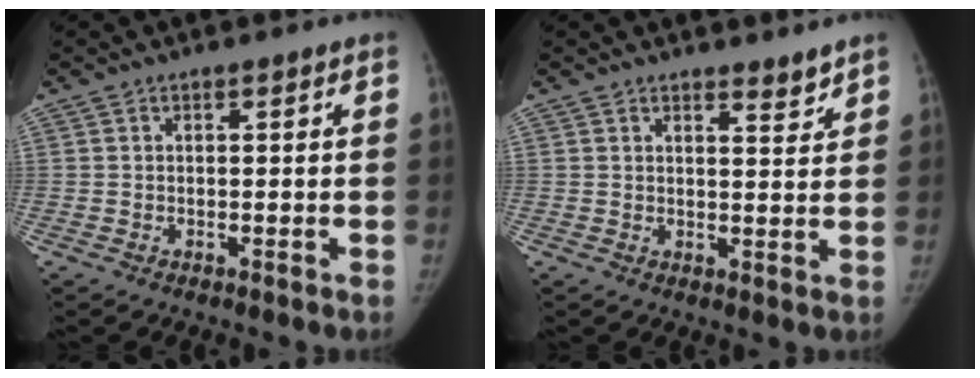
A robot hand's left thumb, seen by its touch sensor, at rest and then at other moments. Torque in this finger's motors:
{"motor_torque": [0.33, -0.12, 0.40, -0.46, 0.02]}